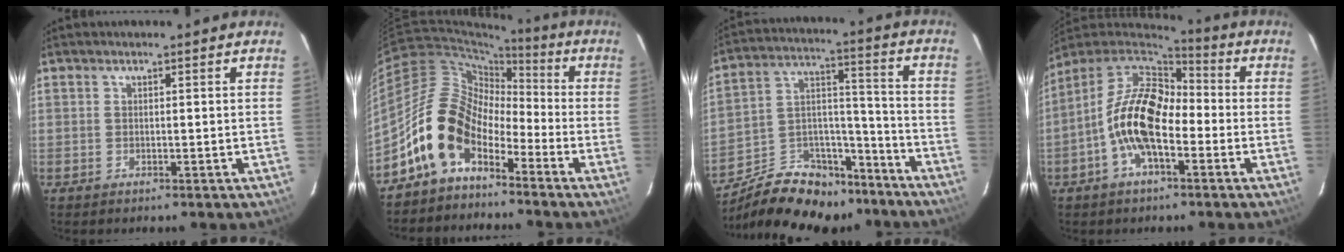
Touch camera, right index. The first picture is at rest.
{"total": 12.0, "force": [-6.8, 7.2, 6.8], "torque": [-0.121, 0.019, -0.136]}
{"total": 20.2, "force": [-15.0, 10.0, 9.0], "torque": [-0.176, 0.050, -0.222]}
{"total": 13.7, "force": [-3.8, 6.9, 11.2], "torque": [-0.219, 0.011, -0.080]}